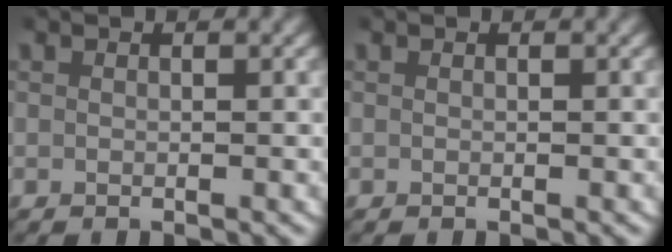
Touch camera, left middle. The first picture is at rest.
{"total": 0.0}